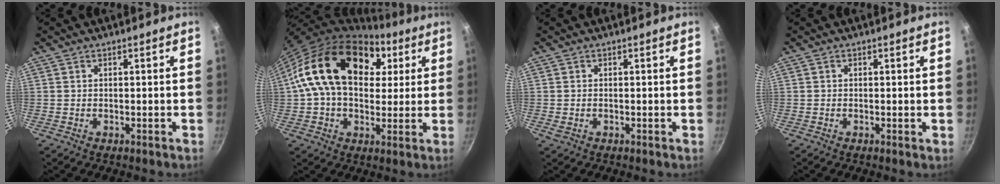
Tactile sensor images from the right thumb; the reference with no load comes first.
{"total": 23.1, "force": [6.4, 15.6, 15.7], "torque": [-0.245, 0.018, 0.095]}
{"total": 1.0, "force": [-0.1, 0.6, 0.8], "torque": [-0.014, -0.001, -0.002]}
{"total": 0.0}